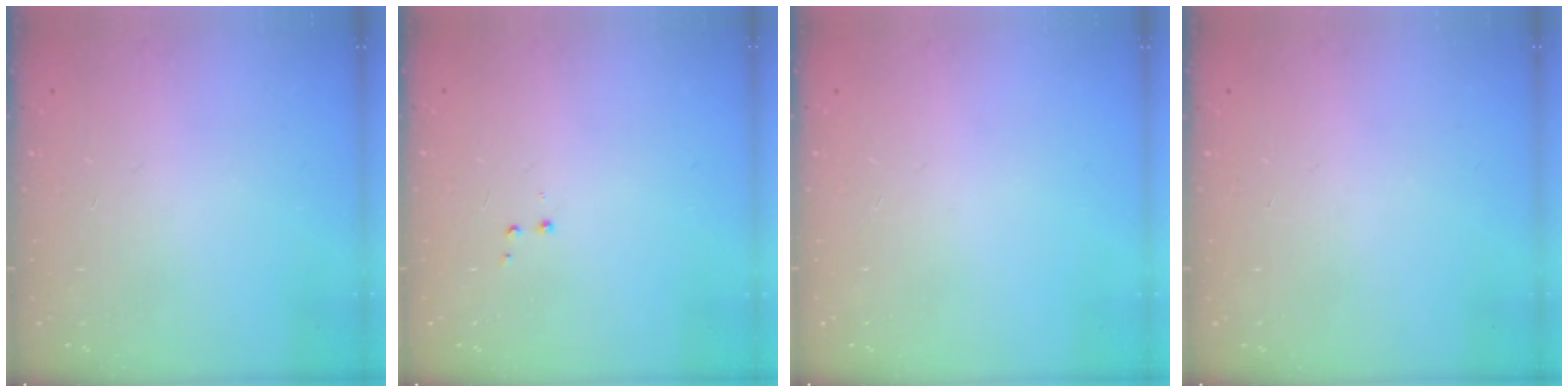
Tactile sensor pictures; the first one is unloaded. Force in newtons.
{"total": 2.9, "press": 2.8, "slide": 0.7}
{"total": 0.0}
{"total": 0.0}